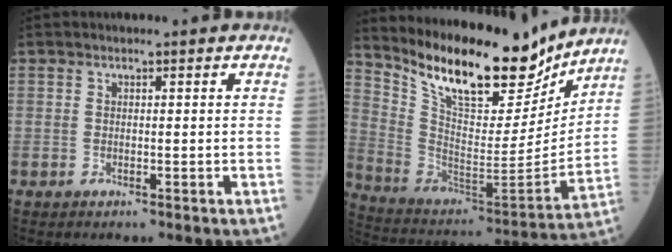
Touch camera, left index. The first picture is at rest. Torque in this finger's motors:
{"motor_torque": [1.12, -1.02, 0.61, 0.13]}